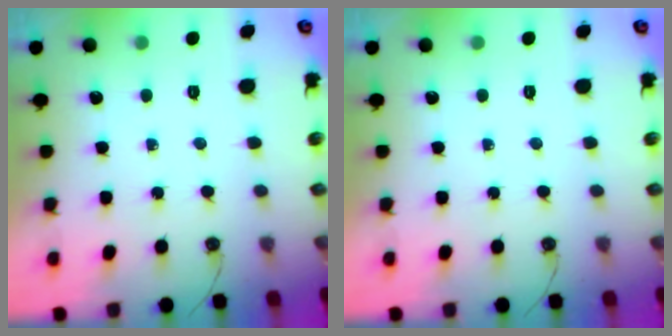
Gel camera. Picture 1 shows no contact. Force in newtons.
{"total": 0.0}